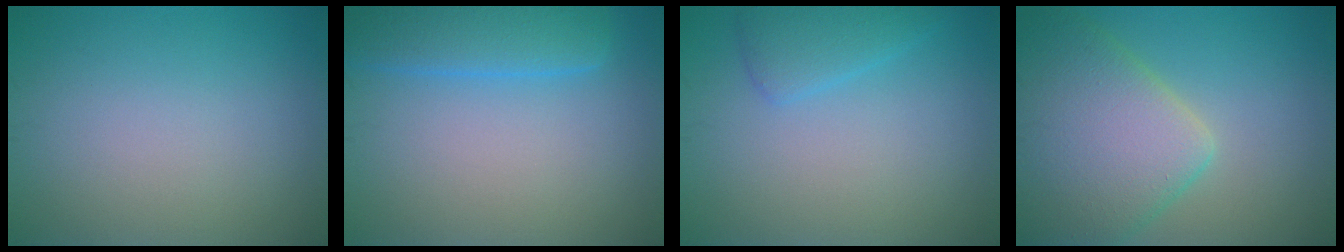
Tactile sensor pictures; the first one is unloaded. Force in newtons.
{"total": 4.8, "press": 4.8, "slide": 0.2}
{"total": 2.4, "press": 2.4, "slide": 0.1}
{"total": 8.8, "press": 8.7, "slide": 0.5}